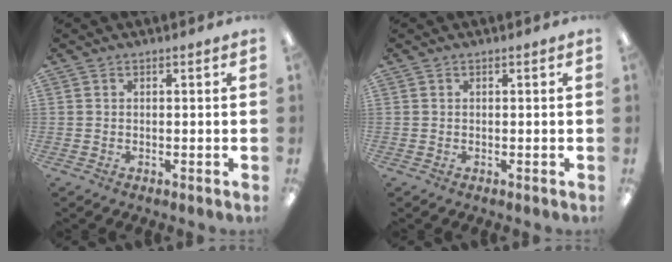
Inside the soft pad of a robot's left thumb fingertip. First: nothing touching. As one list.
[{"total": 0.0}]